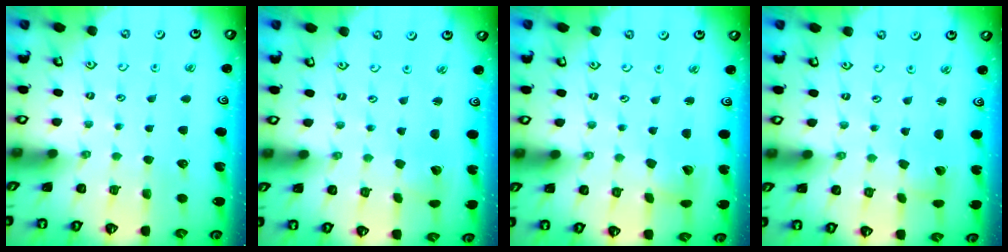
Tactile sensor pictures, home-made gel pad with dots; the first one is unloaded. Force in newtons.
{"total": 2.2, "press": 2.2, "slide": 0.1}
{"total": 5.5, "press": 5.5, "slide": 0.7}
{"total": 2.7, "press": 2.7, "slide": 0.2}